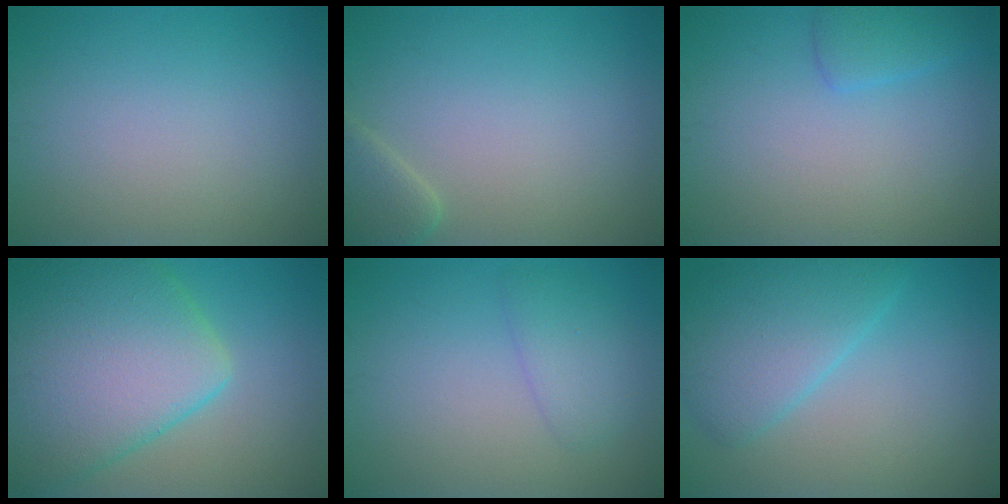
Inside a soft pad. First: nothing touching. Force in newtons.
{"total": 2.6, "press": 2.6, "slide": 0.2}
{"total": 1.8, "press": 1.8, "slide": 0.2}
{"total": 11.8, "press": 11.8, "slide": 0.3}
{"total": 2.2, "press": 2.2, "slide": 0.1}
{"total": 5.1, "press": 5.1, "slide": 0.2}